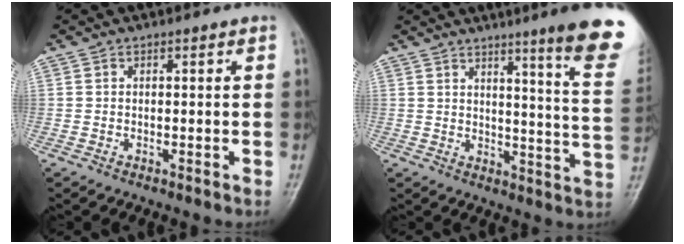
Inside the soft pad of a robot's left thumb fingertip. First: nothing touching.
{"total": 16.9, "force": [11.3, 0.4, 12.6], "torque": [-0.137, -0.077, 0.132]}